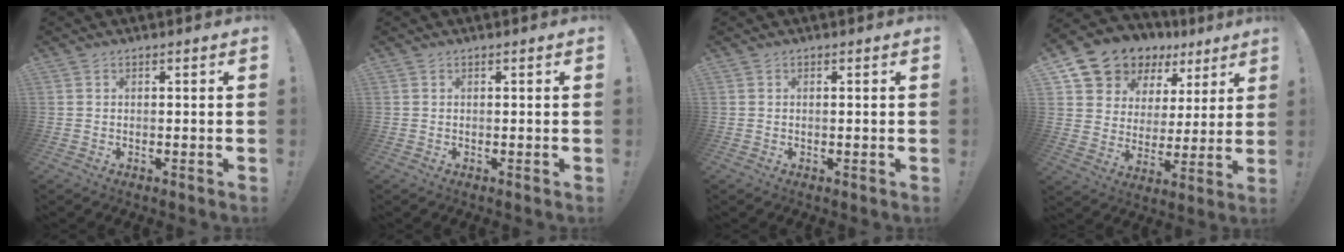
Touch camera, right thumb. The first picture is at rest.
{"total": 0.0}
{"total": 0.0}
{"total": 11.9, "force": [9.3, 7.1, 2.1], "torque": [-0.046, -0.076, 0.178]}